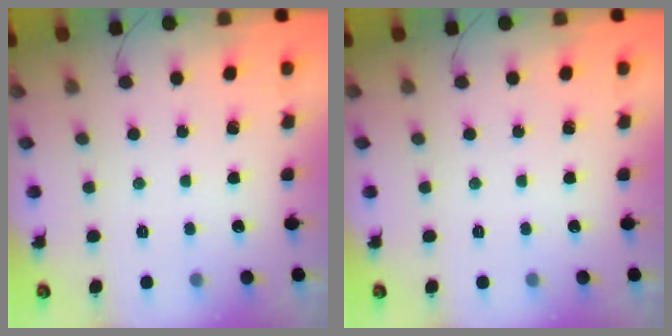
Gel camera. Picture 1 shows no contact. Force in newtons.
{"total": 0.0}